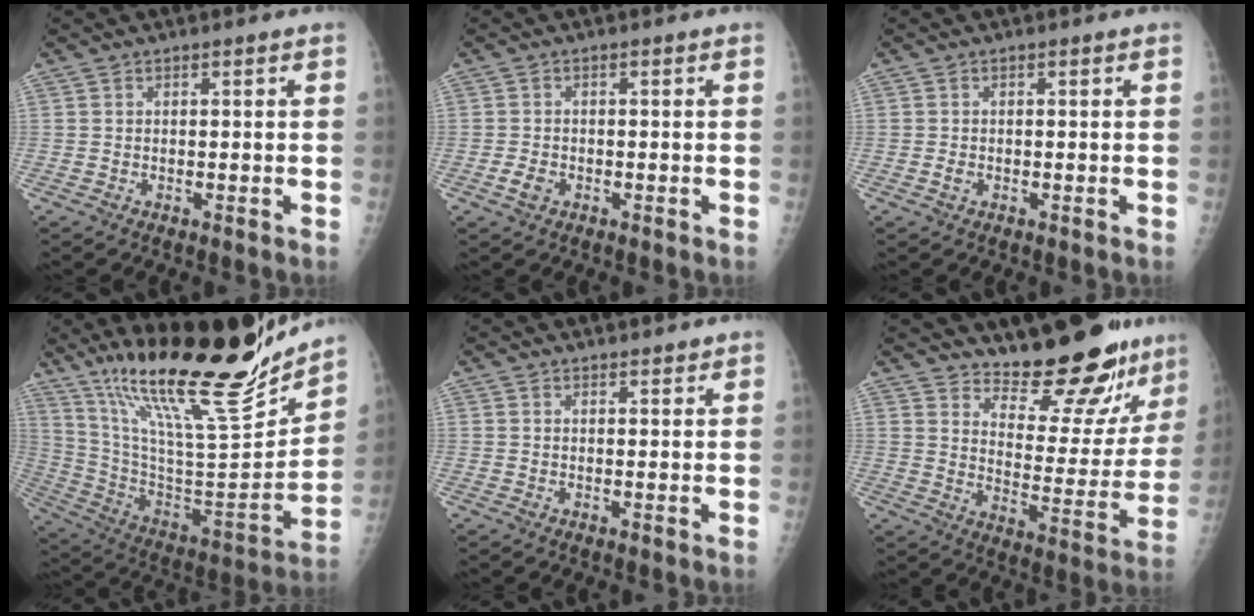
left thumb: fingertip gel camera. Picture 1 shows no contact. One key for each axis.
{"total": 2.2, "fx": -0.9, "fy": 1.6, "fz": 1.3, "tx": -0.022, "ty": 0.002, "tz": -0.016}
{"total": 0.9, "fx": -0.3, "fy": 0.7, "fz": 0.6, "tx": -0.011, "ty": 0.000, "tz": -0.005}
{"total": 28.2, "fx": 21.4, "fy": 4.8, "fz": 17.8, "tx": -0.268, "ty": -0.098, "tz": 0.362}
{"total": 1.5, "fx": 1.3, "fy": 0.6, "fz": 0.4, "tx": 0.003, "ty": -0.008, "tz": 0.018}
{"total": 18.4, "fx": 16.1, "fy": 4.5, "fz": 7.7, "tx": -0.062, "ty": -0.139, "tz": 0.224}